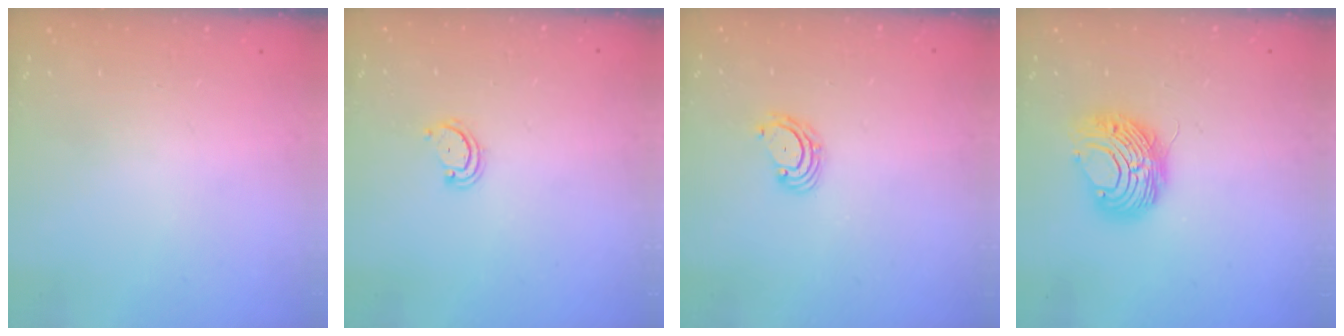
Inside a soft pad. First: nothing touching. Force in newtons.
{"total": 2.6, "press": 2.6, "slide": 0.3}
{"total": 2.8, "press": 2.8, "slide": 0.3}
{"total": 9.1, "press": 9.1, "slide": 0.6}